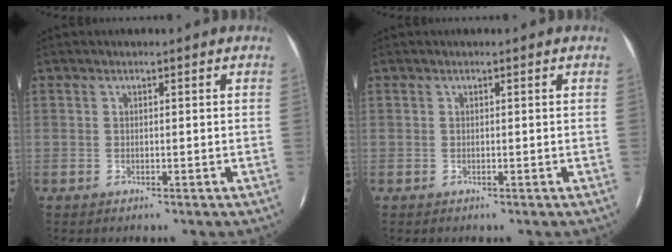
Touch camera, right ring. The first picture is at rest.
{"total": 0.0}